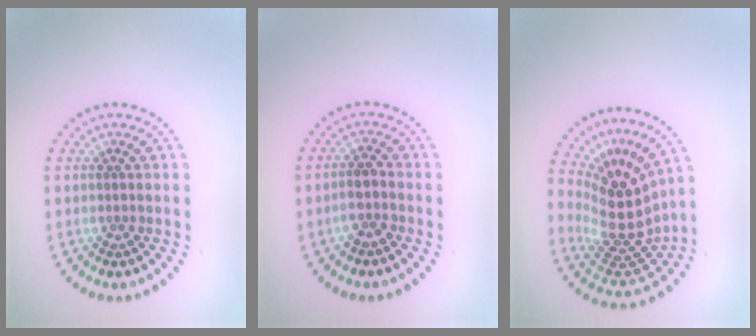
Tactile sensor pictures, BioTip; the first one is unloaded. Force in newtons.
{"total": 1.8, "press": 1.7, "slide": 0.8}
{"total": 5.2, "press": 3.8, "slide": 3.6}